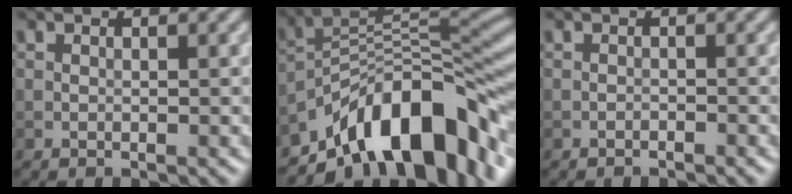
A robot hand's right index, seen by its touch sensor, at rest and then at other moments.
{"total": 13.0, "force": [-8.1, 5.3, 8.6], "torque": [-0.121, 0.018, -0.155]}
{"total": 0.5, "force": [-0.5, 0.1, 0.1], "torque": [0.001, 0.002, -0.010]}